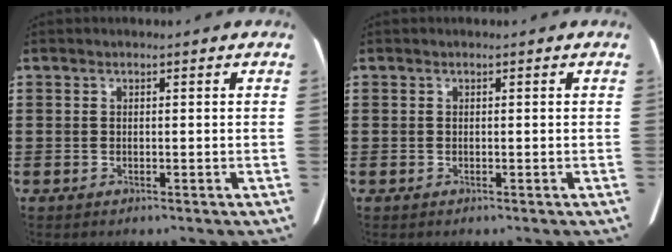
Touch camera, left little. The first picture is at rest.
{"total": 0.0}